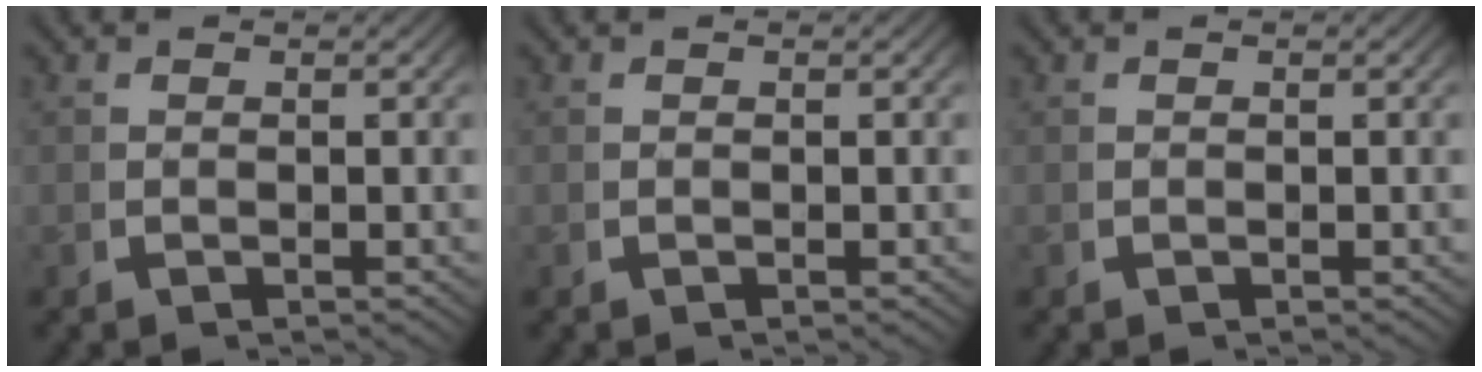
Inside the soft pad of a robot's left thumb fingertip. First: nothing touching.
{"total": 0.0}
{"total": 0.0}